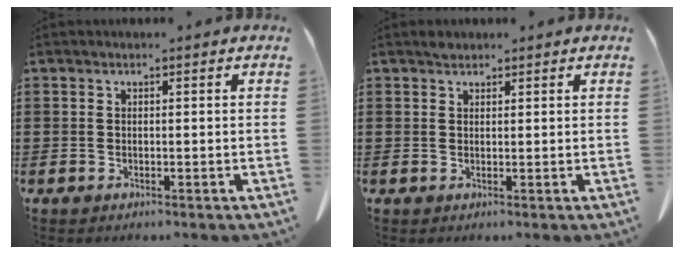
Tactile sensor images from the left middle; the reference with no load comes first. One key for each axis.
{"total": 1.1, "fx": 0.9, "fy": 0.5, "fz": 0.1, "tx": -0.004, "ty": 0.003, "tz": 0.018}